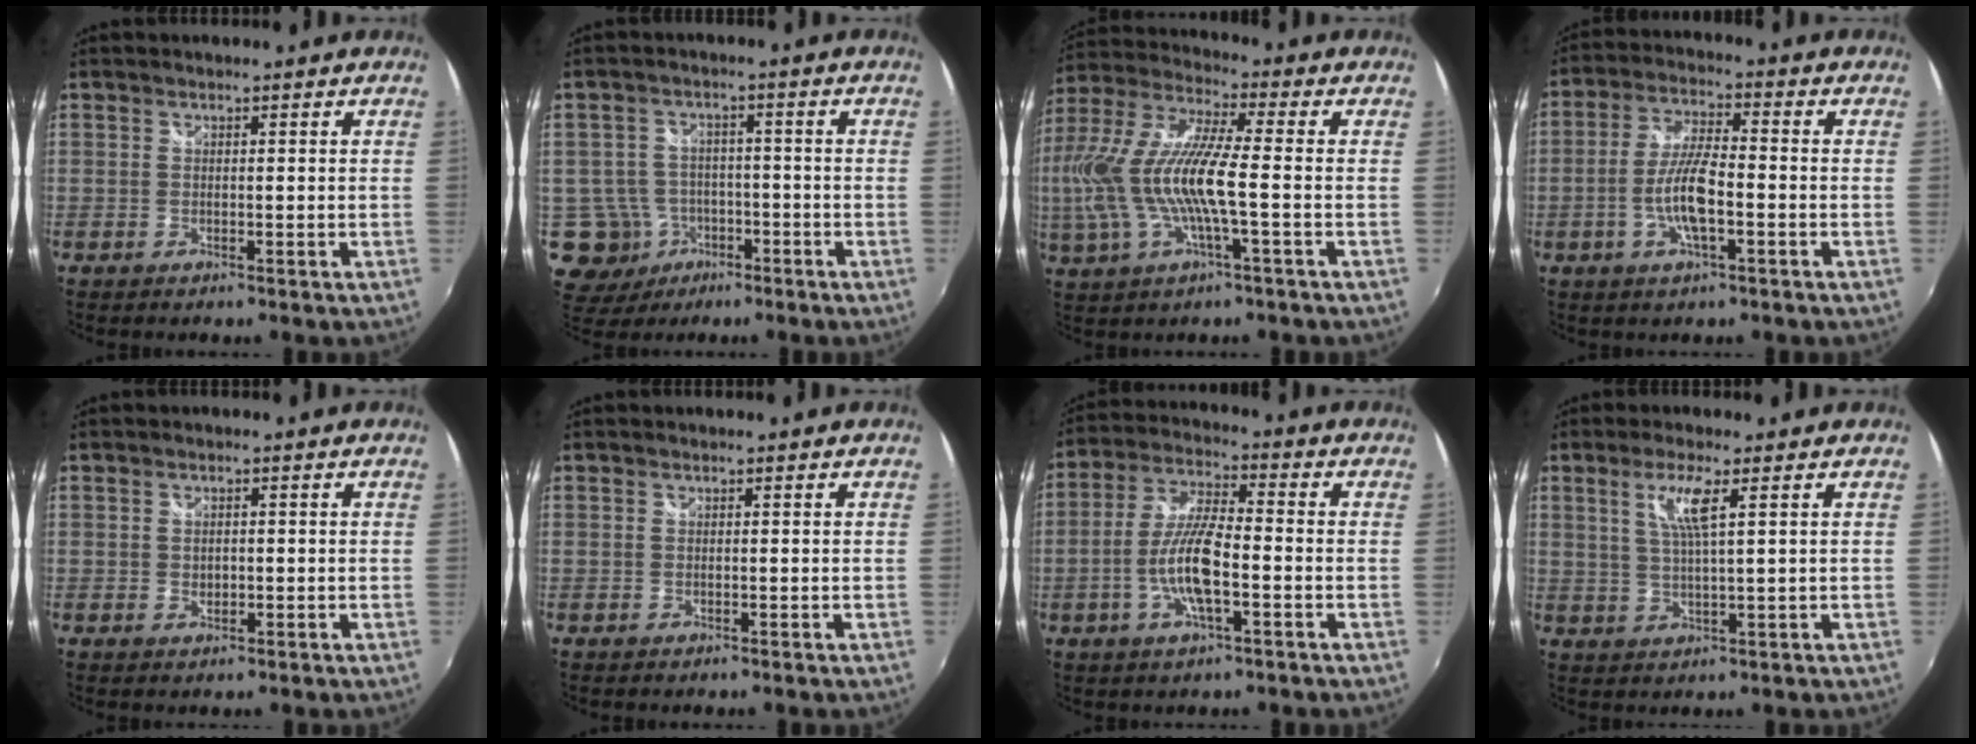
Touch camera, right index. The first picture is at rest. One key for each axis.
{"total": 9.5, "fx": -3.5, "fy": 8.6, "fz": 2.0, "tx": -0.070, "ty": 0.019, "tz": -0.043}
{"total": 17.1, "fx": -2.2, "fy": 3.3, "fz": 16.7, "tx": -0.317, "ty": -0.011, "tz": -0.043}
{"total": 8.7, "fx": -2.6, "fy": 2.1, "fz": 8.0, "tx": -0.162, "ty": 0.002, "tz": -0.050}
{"total": 1.5, "fx": -0.1, "fy": 1.2, "fz": 0.9, "tx": -0.014, "ty": 0.001, "tz": -0.002}
{"total": 0.0}
{"total": 10.4, "fx": -3.1, "fy": 2.5, "fz": 9.6, "tx": -0.198, "ty": 0.001, "tz": -0.060}
{"total": 5.3, "fx": 2.1, "fy": 0.1, "fz": 4.9, "tx": -0.096, "ty": -0.003, "tz": 0.043}